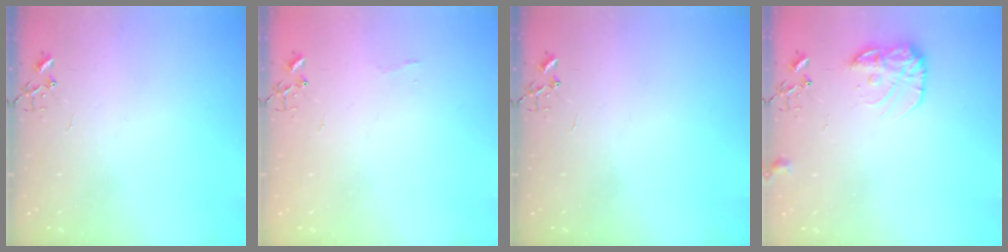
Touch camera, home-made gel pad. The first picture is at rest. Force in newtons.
{"total": 3.7, "press": 3.7, "slide": 0.4}
{"total": 0.0}
{"total": 11.9, "press": 11.9, "slide": 0.4}